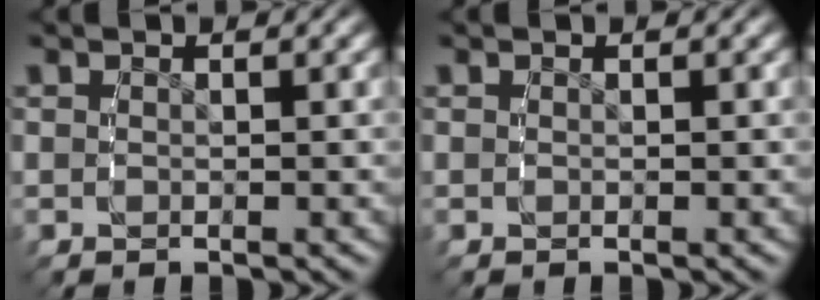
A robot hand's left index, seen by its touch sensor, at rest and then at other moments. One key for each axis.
{"total": 0.0}